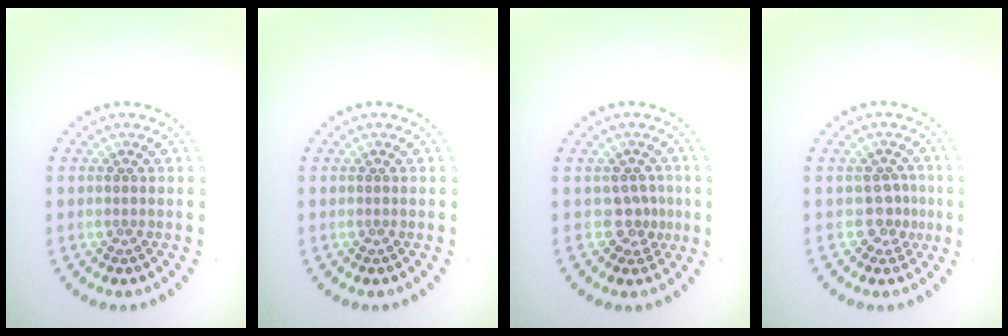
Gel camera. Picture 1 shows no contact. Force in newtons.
{"total": 0.0}
{"total": 2.1, "press": 1.4, "slide": 1.5}
{"total": 1.7, "press": 1.3, "slide": 1.2}